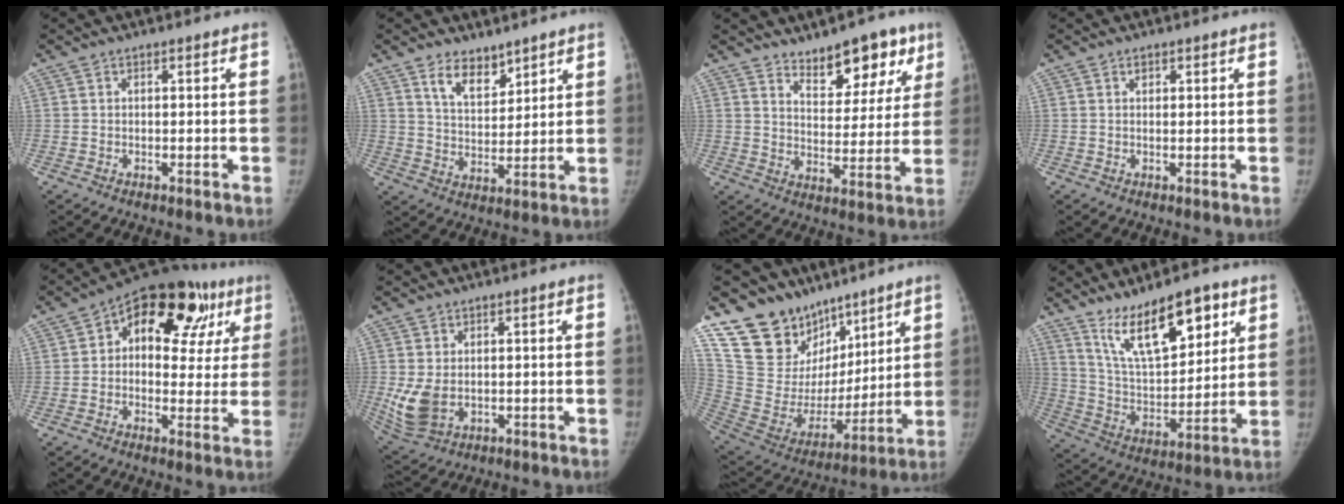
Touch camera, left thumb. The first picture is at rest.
{"total": 7.2, "force": [5.2, 3.8, 3.3], "torque": [-0.031, -0.043, 0.098]}
{"total": 11.6, "force": [8.0, 5.7, 6.2], "torque": [-0.039, -0.046, 0.120]}
{"total": 0.7, "force": [0.5, 0.4, 0.3], "torque": [-0.002, -0.004, 0.008]}
{"total": 20.2, "force": [7.4, 12.3, 14.2], "torque": [-0.146, 0.032, 0.097]}
{"total": 6.8, "force": [-0.2, 4.9, 4.7], "torque": [-0.095, -0.013, 0.011]}
{"total": 20.2, "force": [14.4, 13.0, 5.6], "torque": [-0.051, -0.066, 0.272]}
{"total": 17.1, "force": [10.4, 6.8, 11.8], "torque": [-0.158, -0.056, 0.195]}